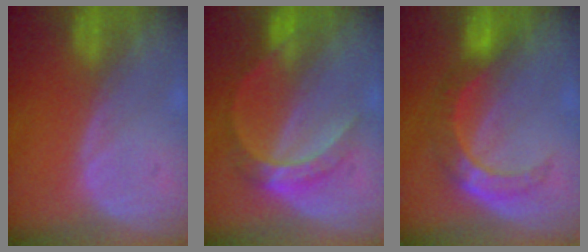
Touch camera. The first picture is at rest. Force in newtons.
{"total": 5.2, "press": 5.2, "slide": 0.5}
{"total": 5.7, "press": 5.7, "slide": 0.2}